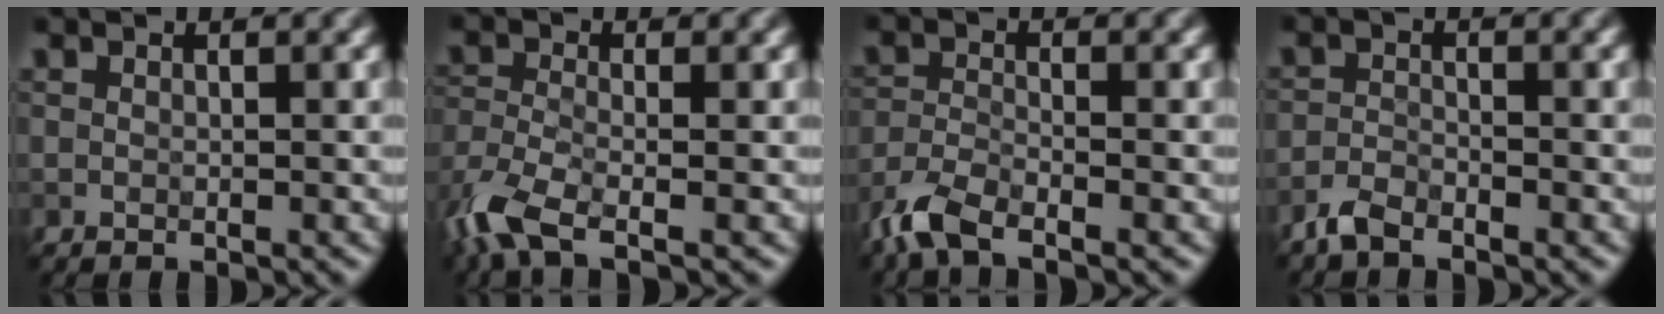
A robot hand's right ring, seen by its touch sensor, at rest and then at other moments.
{"total": 5.7, "force": [-3.4, 2.1, 4.0], "torque": [-0.099, -0.015, -0.083]}
{"total": 4.1, "force": [-3.2, 1.1, 2.3], "torque": [-0.052, -0.010, -0.076]}
{"total": 2.0, "force": [-1.8, 0.5, 0.7], "torque": [-0.015, 0.002, -0.042]}